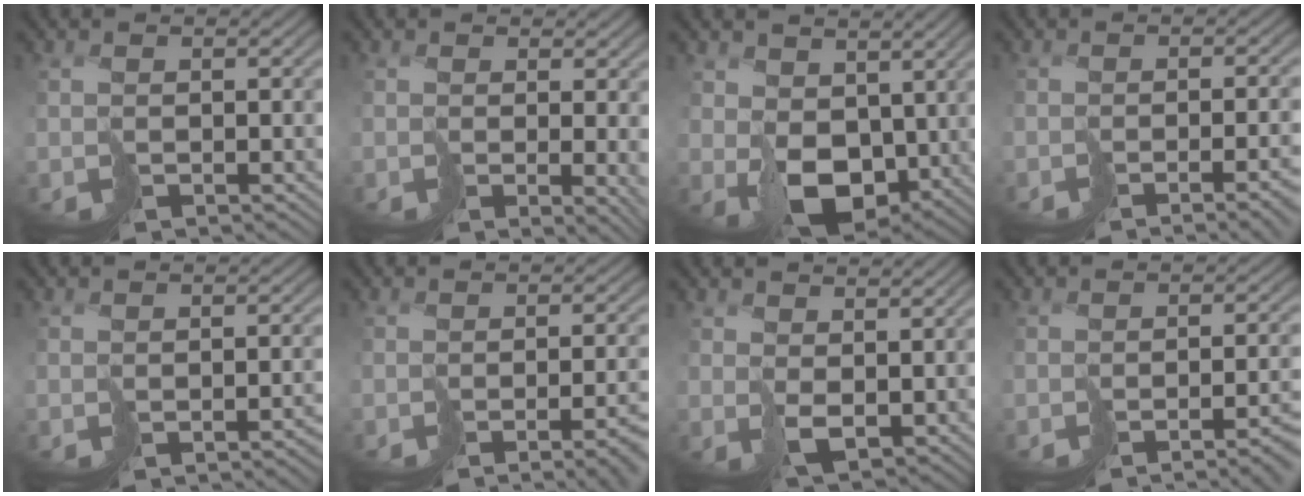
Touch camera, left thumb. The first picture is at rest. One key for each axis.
{"total": 3.9, "fx": 0.8, "fy": 1.4, "fz": 3.6, "tx": -0.063, "ty": -0.011, "tz": 0.027}
{"total": 8.9, "fx": 2.1, "fy": 6.2, "fz": 5.9, "tx": -0.145, "ty": -0.017, "tz": 0.043}
{"total": 5.1, "fx": -3.0, "fy": 0.6, "fz": 4.1, "tx": -0.032, "ty": -0.014, "tz": -0.032}
{"total": 2.1, "fx": -1.7, "fy": 0.6, "fz": 1.1, "tx": -0.002, "ty": 0.001, "tz": -0.025}
{"total": 5.4, "fx": -3.5, "fy": 0.6, "fz": 4.1, "tx": -0.037, "ty": -0.014, "tz": -0.040}
{"total": 3.7, "fx": 2.9, "fy": 1.7, "fz": 1.5, "tx": -0.039, "ty": -0.004, "tz": 0.062}
{"total": 5.3, "fx": -3.9, "fy": 0.4, "fz": 3.5, "tx": -0.030, "ty": -0.010, "tz": -0.048}